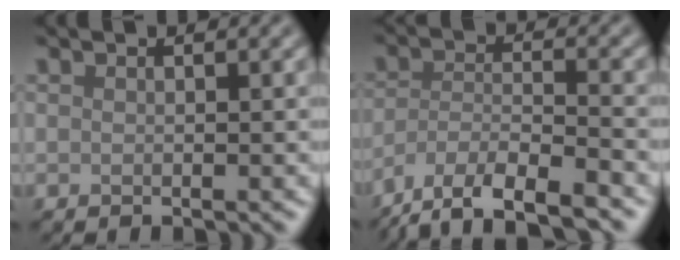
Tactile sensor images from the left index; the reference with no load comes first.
{"total": 8.8, "force": [-7.1, 2.4, 4.6], "torque": [-0.077, -0.018, -0.122]}